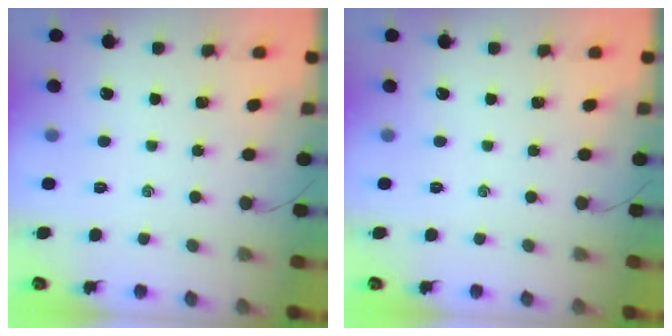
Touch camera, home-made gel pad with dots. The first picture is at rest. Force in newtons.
{"total": 0.0}